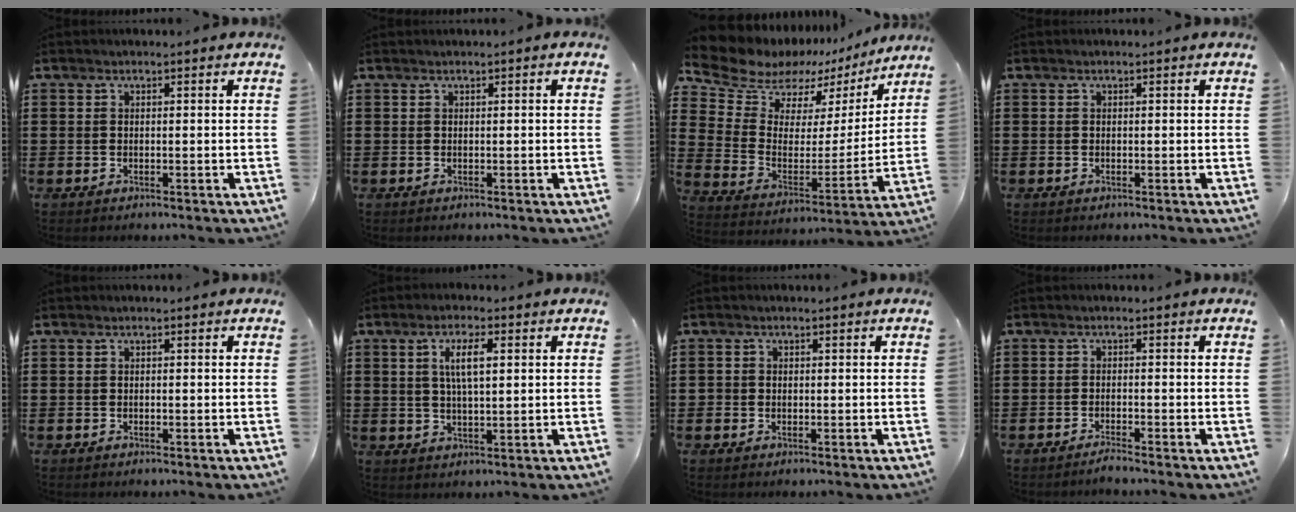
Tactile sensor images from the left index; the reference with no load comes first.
{"total": 0.0}
{"total": 9.4, "force": [8.4, 4.0, 1.4], "torque": [-0.066, -0.071, 0.145]}
{"total": 0.0}
{"total": 0.0}
{"total": 5.3, "force": [1.4, 1.7, 4.9], "torque": [-0.100, 0.009, 0.022]}
{"total": 0.7, "force": [0.0, 0.7, 0.2], "torque": [-0.006, 0.003, -0.002]}
{"total": 1.3, "force": [-1.1, -0.2, 0.7], "torque": [-0.012, -0.003, -0.020]}